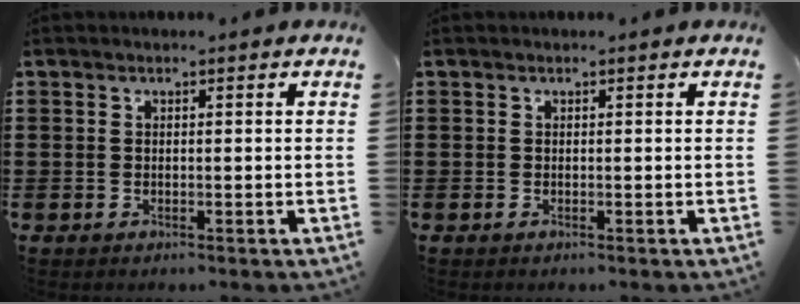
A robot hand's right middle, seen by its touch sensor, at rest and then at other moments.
{"total": 0.0}